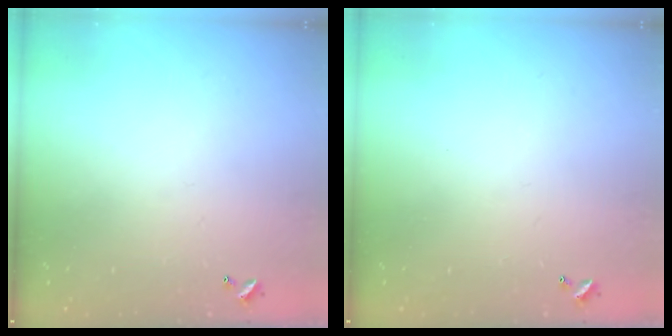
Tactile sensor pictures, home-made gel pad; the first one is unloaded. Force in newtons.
{"total": 0.0}